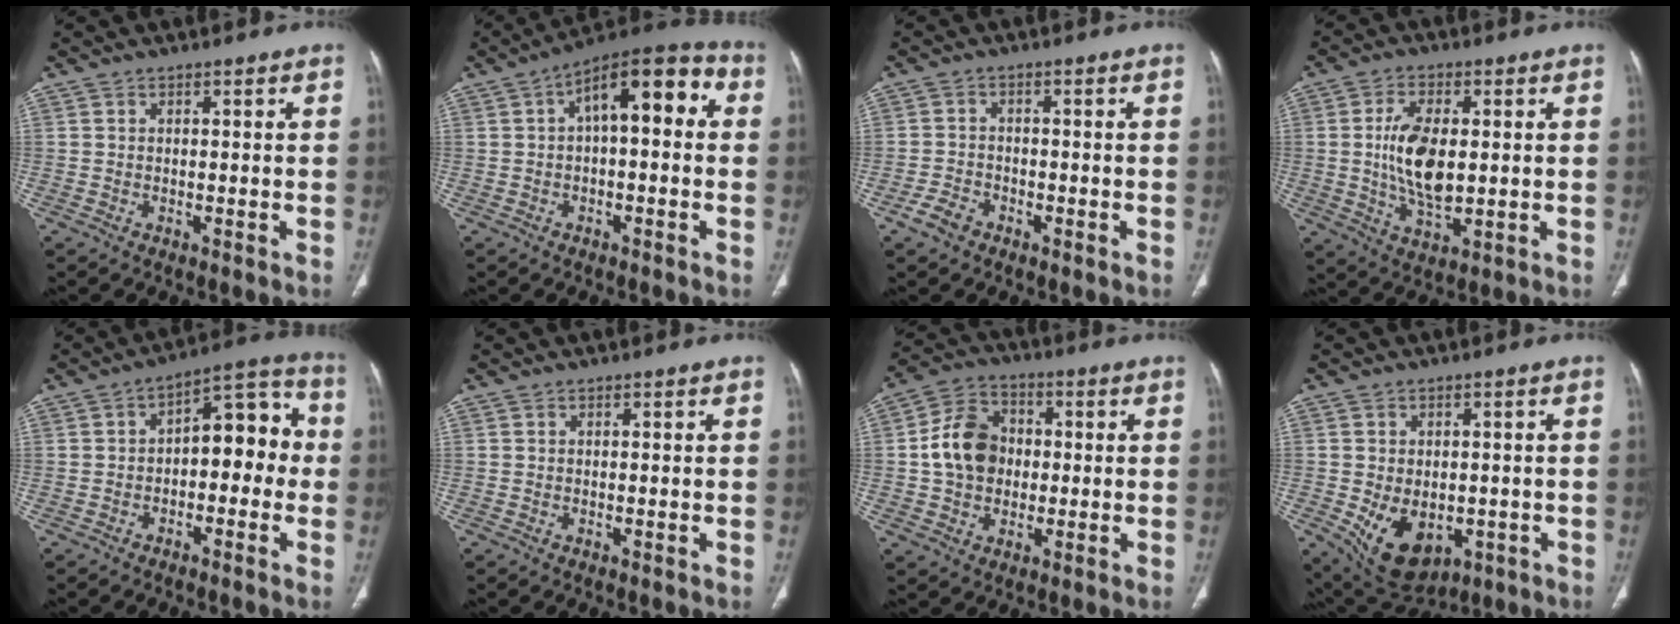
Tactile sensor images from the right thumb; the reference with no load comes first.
{"total": 13.5, "force": [2.3, 6.1, 11.9], "torque": [-0.150, 0.043, 0.028]}
{"total": 3.4, "force": [-2.1, 2.2, 1.5], "torque": [-0.028, 0.015, -0.037]}
{"total": 11.2, "force": [0.6, 5.7, 9.6], "torque": [-0.180, -0.009, 0.017]}
{"total": 11.3, "force": [-0.8, 6.4, 9.3], "torque": [-0.082, 0.048, -0.024]}
{"total": 0.0}
{"total": 11.2, "force": [0.1, 9.0, 6.8], "torque": [-0.101, 0.022, -0.005]}
{"total": 11.3, "force": [-3.2, 7.8, 7.5], "torque": [-0.100, -0.003, -0.027]}